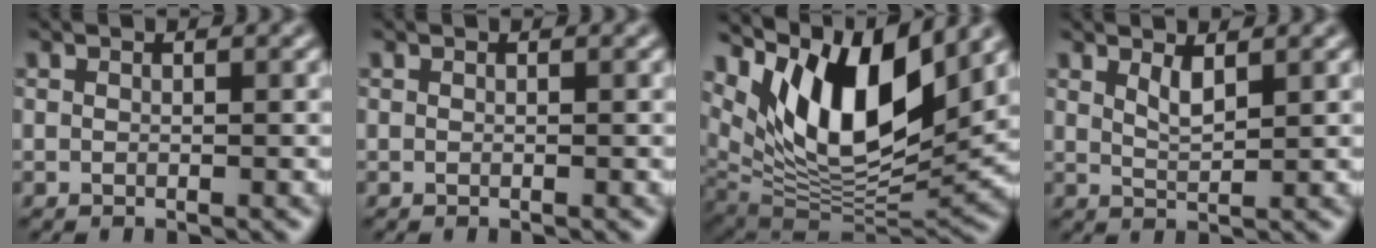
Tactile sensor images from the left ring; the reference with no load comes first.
{"total": 0.0}
{"total": 11.9, "force": [6.0, 4.8, 9.1], "torque": [-0.144, -0.011, 0.117]}
{"total": 1.7, "force": [1.1, 0.4, 1.2], "torque": [-0.025, -0.004, 0.022]}